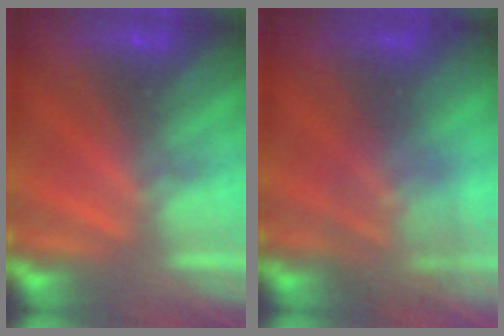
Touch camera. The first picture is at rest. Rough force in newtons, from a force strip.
{"total": 1.5}